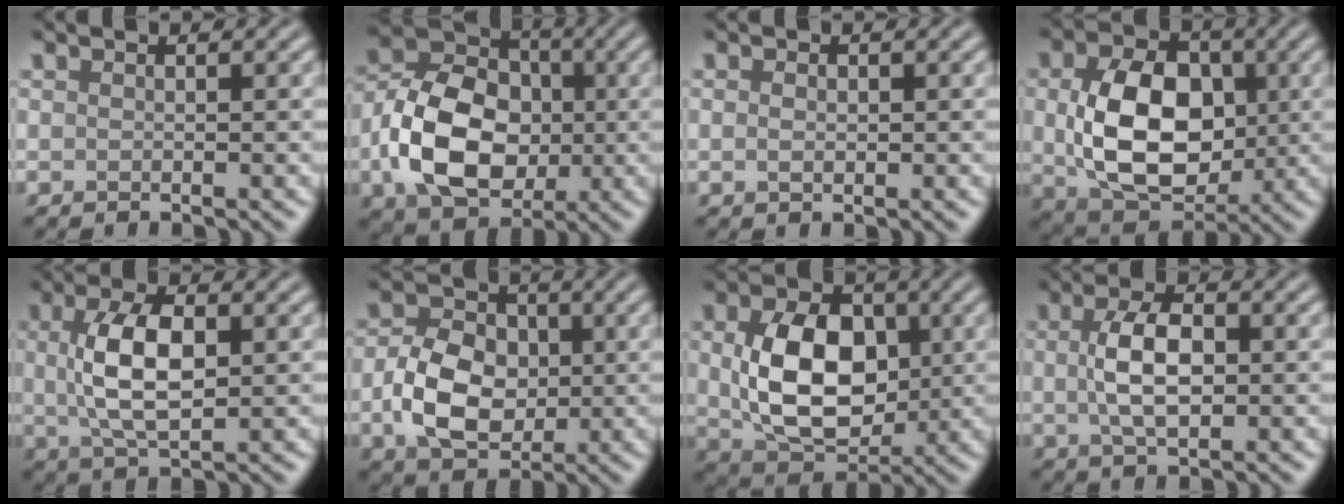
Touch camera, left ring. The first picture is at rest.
{"total": 10.0, "force": [-1.6, 7.3, 6.7], "torque": [-0.136, 0.005, -0.037]}
{"total": 1.0, "force": [0.0, 0.7, 0.7], "torque": [-0.013, 0.000, 0.000]}
{"total": 10.3, "force": [0.2, 7.1, 7.4], "torque": [-0.150, -0.007, 0.013]}
{"total": 6.3, "force": [0.8, 2.8, 5.5], "torque": [-0.114, 0.004, 0.017]}
{"total": 6.6, "force": [-0.8, 4.8, 4.5], "torque": [-0.092, 0.000, -0.018]}
{"total": 9.3, "force": [0.5, 6.3, 6.8], "torque": [-0.134, -0.006, 0.018]}
{"total": 4.8, "force": [0.3, 2.3, 4.2], "torque": [-0.085, 0.006, 0.002]}